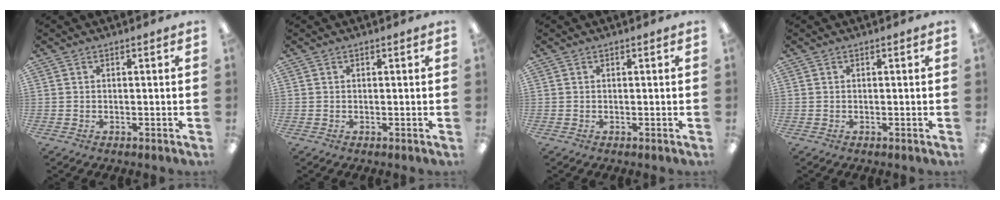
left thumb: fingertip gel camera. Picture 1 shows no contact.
{"total": 0.0}
{"total": 0.0}
{"total": 0.0}